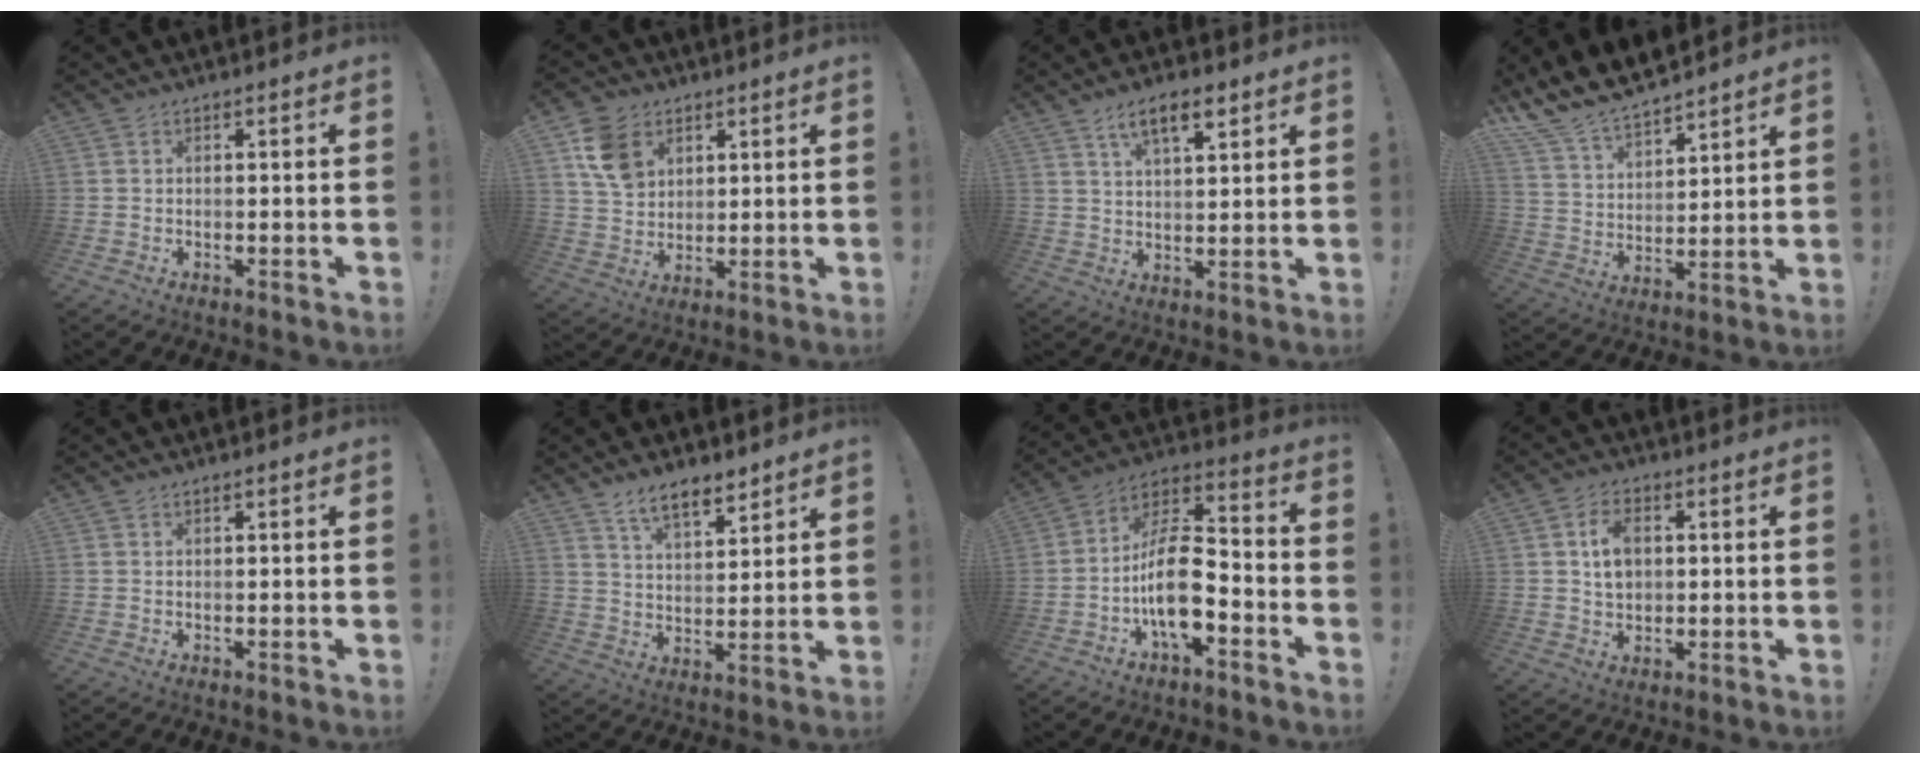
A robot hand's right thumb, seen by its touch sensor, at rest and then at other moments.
{"total": 11.4, "force": [5.5, 8.5, 5.3], "torque": [-0.081, -0.013, 0.111]}
{"total": 8.2, "force": [5.0, 3.0, 5.7], "torque": [-0.085, -0.019, 0.087]}
{"total": 11.6, "force": [10.8, 3.1, 3.0], "torque": [-0.085, -0.091, 0.199]}
{"total": 0.6, "force": [0.5, 0.0, 0.3], "torque": [0.001, -0.003, 0.008]}
{"total": 9.1, "force": [7.2, 2.9, 4.7], "torque": [-0.070, -0.049, 0.132]}
{"total": 15.8, "force": [-5.1, 7.7, 12.8], "torque": [-0.239, 0.033, -0.083]}
{"total": 7.7, "force": [1.6, 5.5, 5.1], "torque": [-0.067, 0.003, 0.028]}